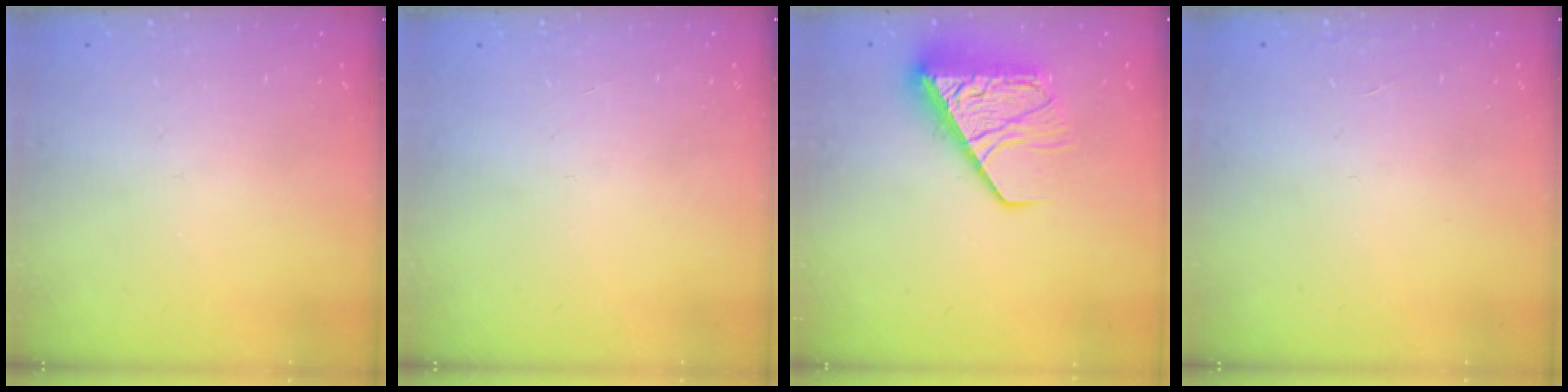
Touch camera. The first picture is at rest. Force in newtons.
{"total": 0.0}
{"total": 12.0, "press": 11.9, "slide": 1.4}
{"total": 0.0}